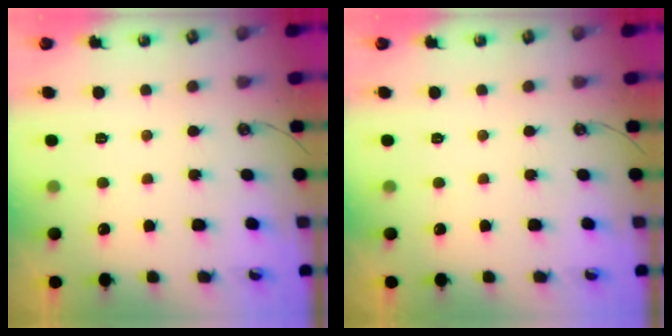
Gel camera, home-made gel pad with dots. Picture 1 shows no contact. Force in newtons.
{"total": 0.0}